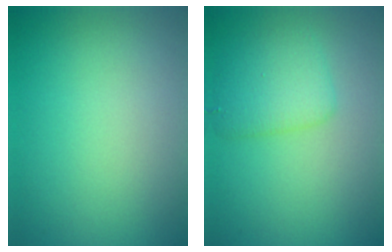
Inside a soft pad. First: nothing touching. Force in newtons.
{"total": 3.0, "press": 3.0, "slide": 0.2}